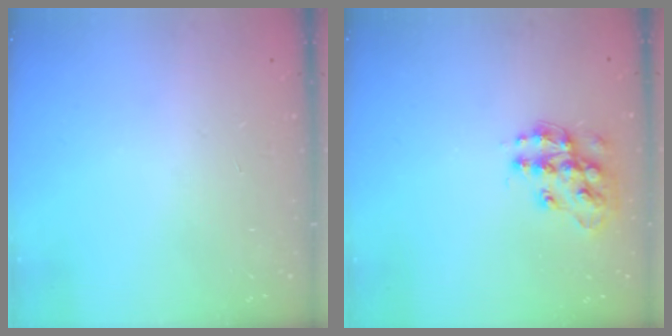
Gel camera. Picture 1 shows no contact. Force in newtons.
{"total": 13.3, "press": 13.3, "slide": 0.7}